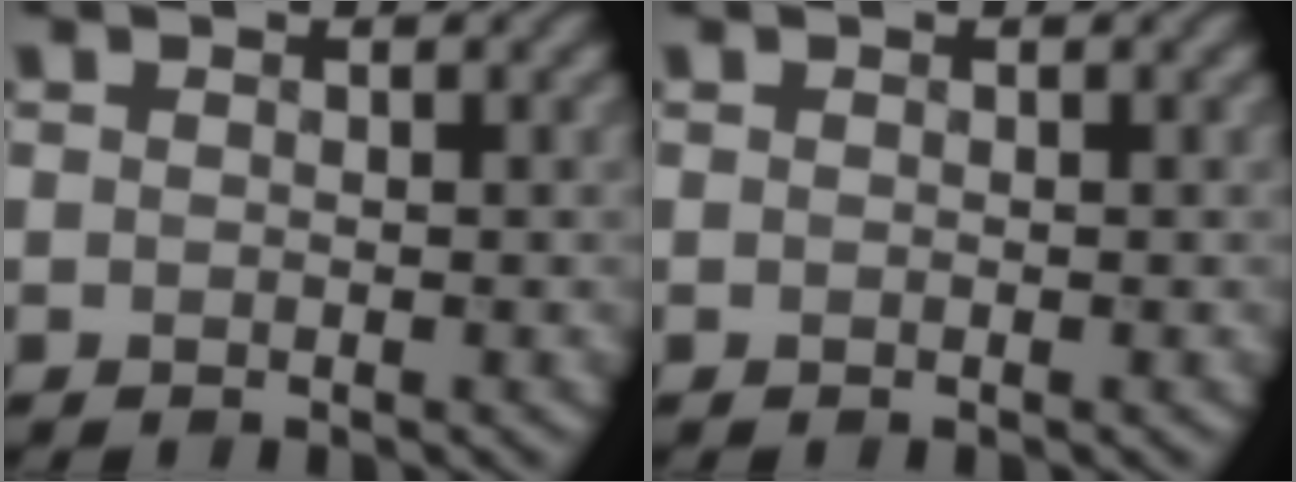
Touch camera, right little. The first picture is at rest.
{"total": 0.0}